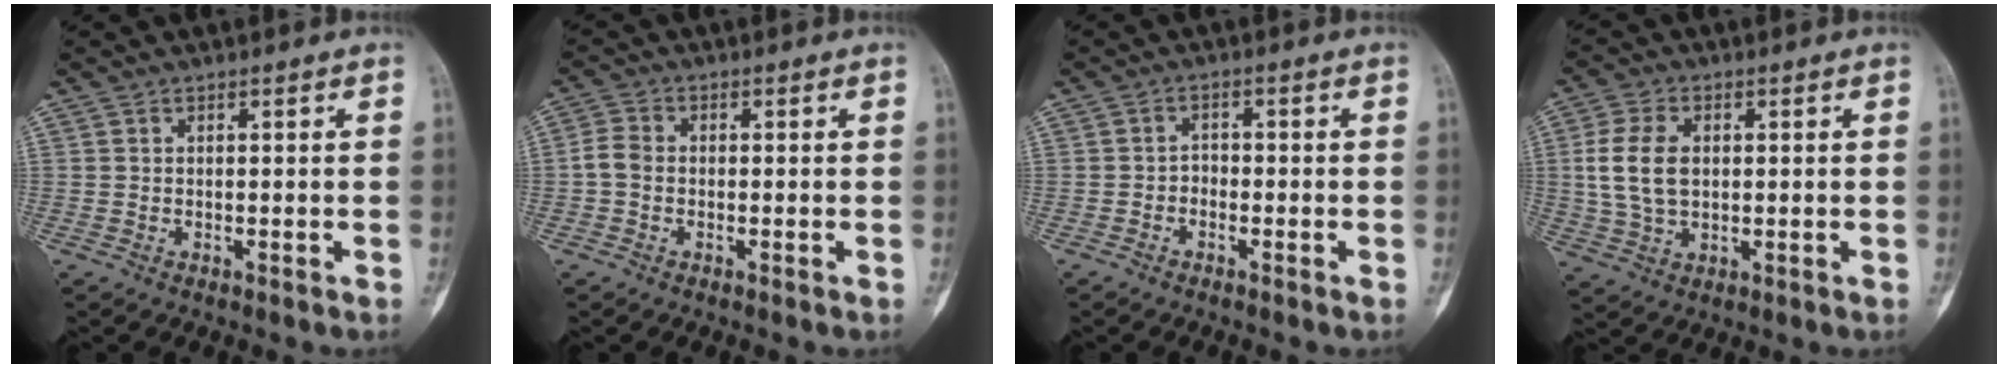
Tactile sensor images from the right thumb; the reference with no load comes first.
{"total": 3.2, "force": [-0.7, 2.3, 2.1], "torque": [-0.045, 0.008, -0.024]}
{"total": 1.8, "force": [-1.0, 1.3, 0.7], "torque": [0.001, 0.013, -0.023]}
{"total": 9.2, "force": [1.0, 6.0, 6.9], "torque": [-0.144, 0.003, 0.024]}